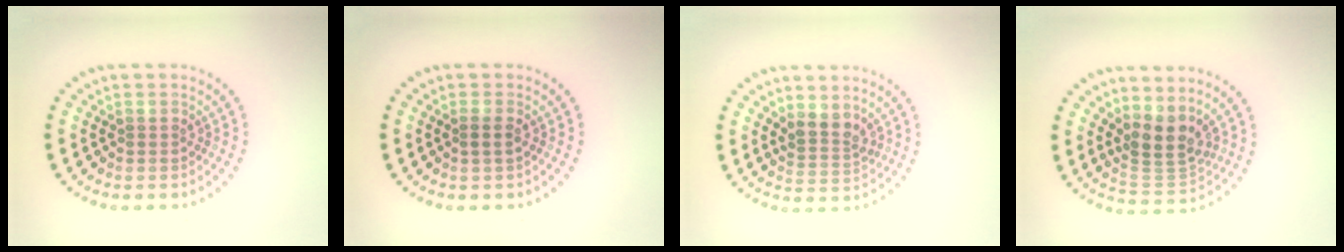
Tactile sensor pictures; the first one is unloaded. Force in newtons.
{"total": 1.0, "press": 0.9, "slide": 0.4}
{"total": 2.2, "press": 1.9, "slide": 1.2}
{"total": 3.7, "press": 3.0, "slide": 2.1}